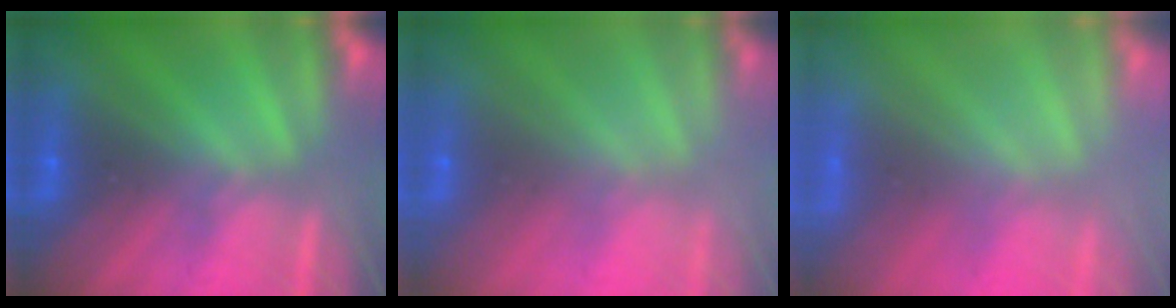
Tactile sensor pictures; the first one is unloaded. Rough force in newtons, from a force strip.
{"total": 7.0}
{"total": 7.4}